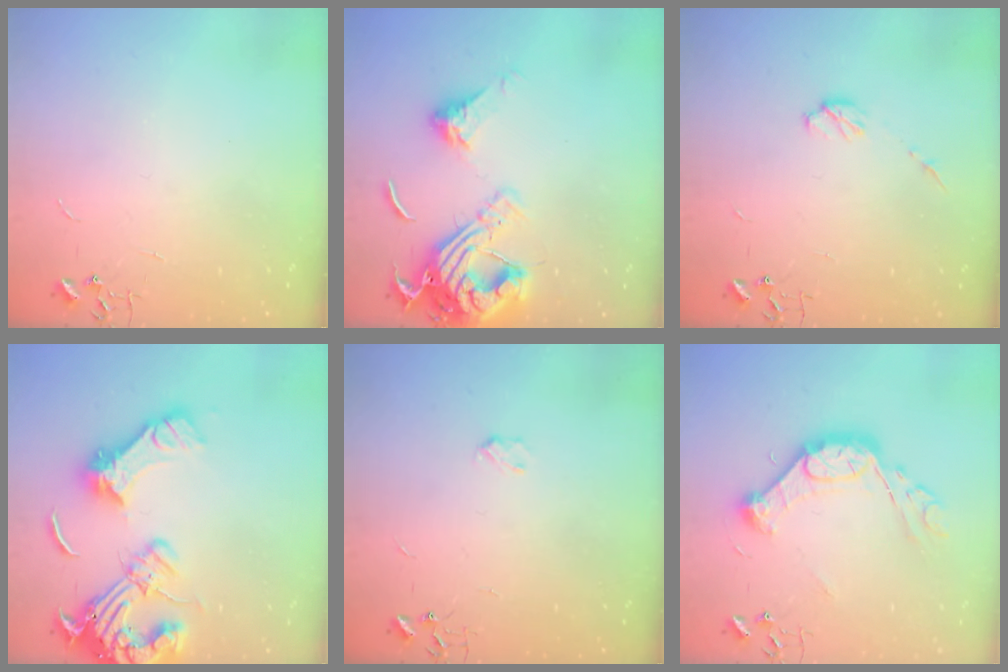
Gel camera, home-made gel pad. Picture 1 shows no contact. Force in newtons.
{"total": 17.4, "press": 17.3, "slide": 1.9}
{"total": 5.8, "press": 5.8, "slide": 0.5}
{"total": 20.8, "press": 20.7, "slide": 2.6}
{"total": 2.8, "press": 2.8, "slide": 0.5}
{"total": 15.4, "press": 15.3, "slide": 1.7}